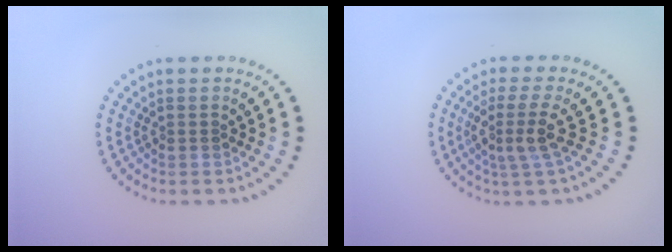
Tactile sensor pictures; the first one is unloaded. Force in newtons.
{"total": 3.1, "press": 2.4, "slide": 1.9}